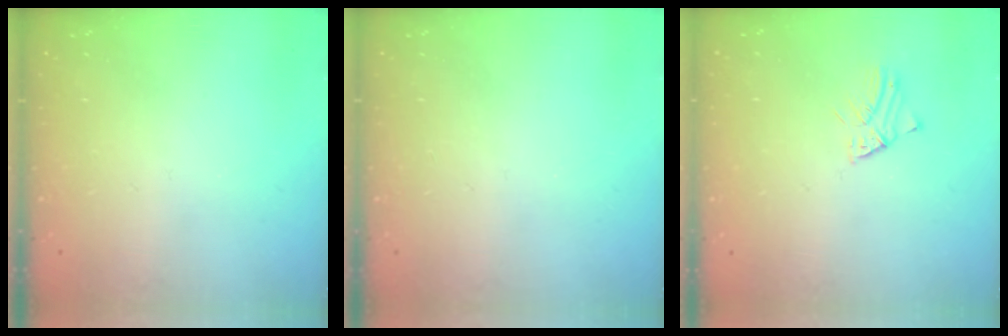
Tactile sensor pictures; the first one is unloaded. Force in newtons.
{"total": 0.0}
{"total": 1.2, "press": 1.2, "slide": 0.0}